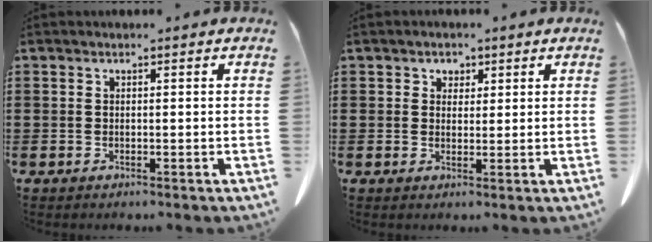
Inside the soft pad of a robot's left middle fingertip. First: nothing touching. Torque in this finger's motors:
{"motor_torque": [0.44, 0.33, -0.03, 0.00]}